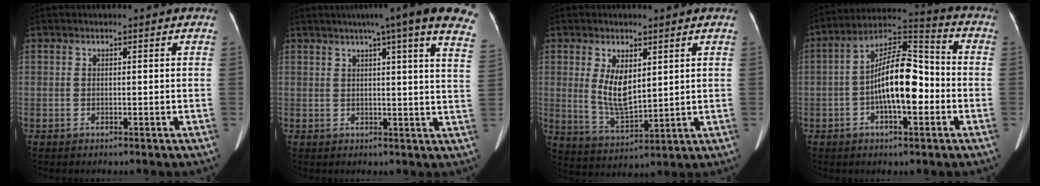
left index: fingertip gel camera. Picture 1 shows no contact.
{"total": 19.0, "force": [14.7, 0.2, 12.1], "torque": [-0.167, -0.005, 0.160]}
{"total": 7.0, "force": [2.0, 2.8, 6.1], "torque": [-0.123, -0.008, 0.050]}
{"total": 12.6, "force": [-2.4, 4.0, 11.6], "torque": [-0.214, 0.028, -0.044]}